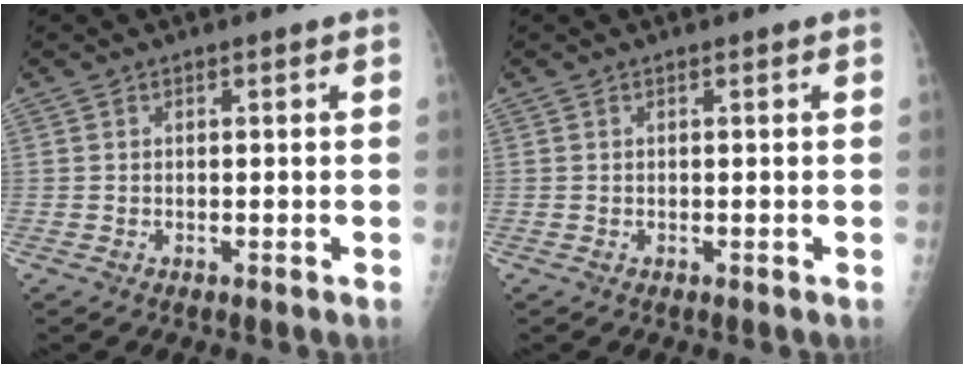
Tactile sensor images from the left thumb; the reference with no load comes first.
{"total": 0.0}